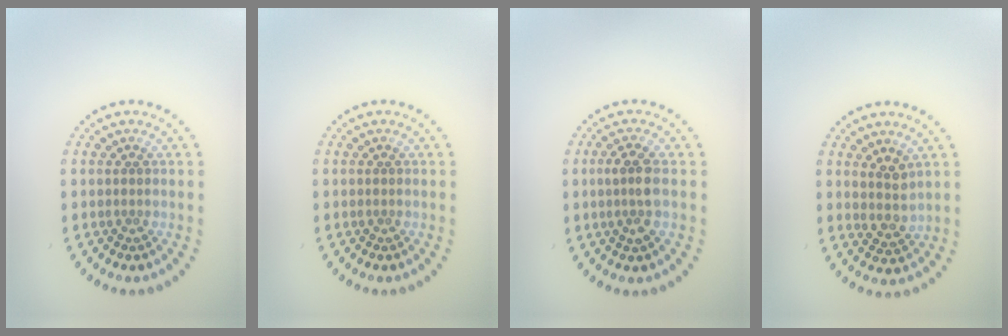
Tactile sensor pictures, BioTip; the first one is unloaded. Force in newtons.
{"total": 0.0}
{"total": 2.5, "press": 2.3, "slide": 0.9}
{"total": 2.4, "press": 2.0, "slide": 1.3}